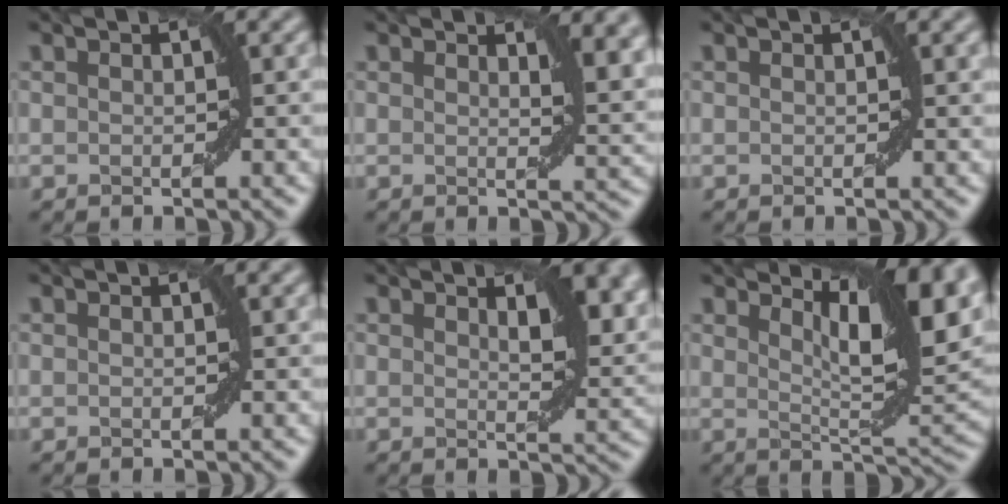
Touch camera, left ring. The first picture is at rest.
{"total": 3.8, "force": [2.0, 1.2, 3.0], "torque": [-0.034, -0.005, 0.034]}
{"total": 0.6, "force": [0.2, 0.0, 0.6], "torque": [-0.005, 0.000, 0.004]}
{"total": 0.0}
{"total": 4.6, "force": [2.4, 1.8, 3.5], "torque": [-0.052, -0.004, 0.039]}
{"total": 9.9, "force": [5.0, 2.4, 8.2], "torque": [-0.116, 0.009, 0.089]}